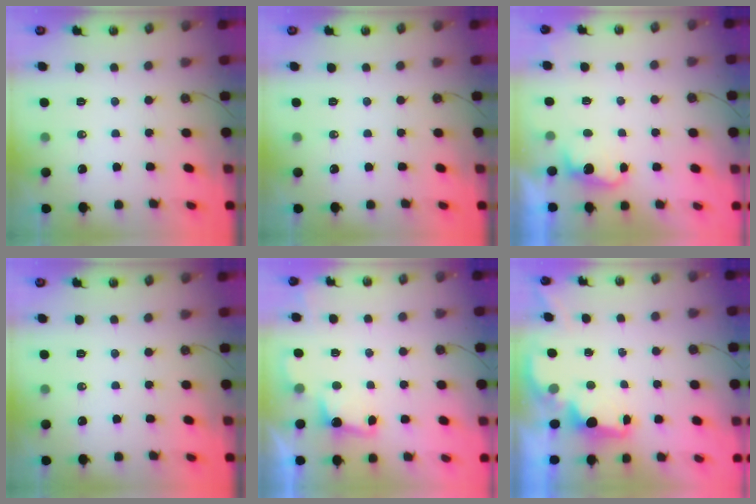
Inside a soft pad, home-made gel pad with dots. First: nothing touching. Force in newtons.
{"total": 0.0}
{"total": 2.7, "press": 2.6, "slide": 0.8}
{"total": 0.0}
{"total": 2.0, "press": 1.7, "slide": 0.9}
{"total": 1.9, "press": 1.7, "slide": 0.8}